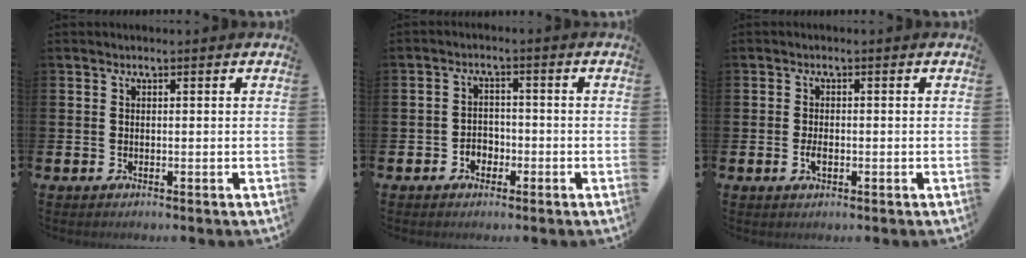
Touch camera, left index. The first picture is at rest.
{"total": 2.5, "force": [-1.5, 1.9, 0.7], "torque": [-0.024, 0.010, -0.033]}
{"total": 1.8, "force": [-0.5, 0.9, 1.5], "torque": [-0.034, 0.004, -0.008]}